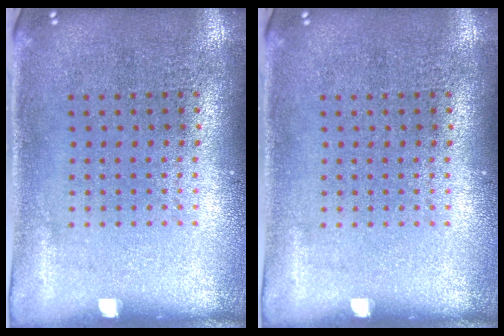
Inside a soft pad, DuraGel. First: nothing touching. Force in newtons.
{"total": 0.0}